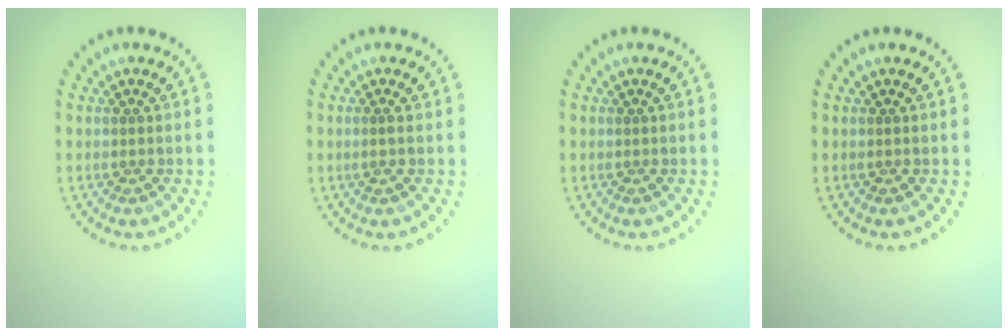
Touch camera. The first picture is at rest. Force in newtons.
{"total": 0.5, "press": 0.2, "slide": 0.5}
{"total": 0.0}
{"total": 0.0}